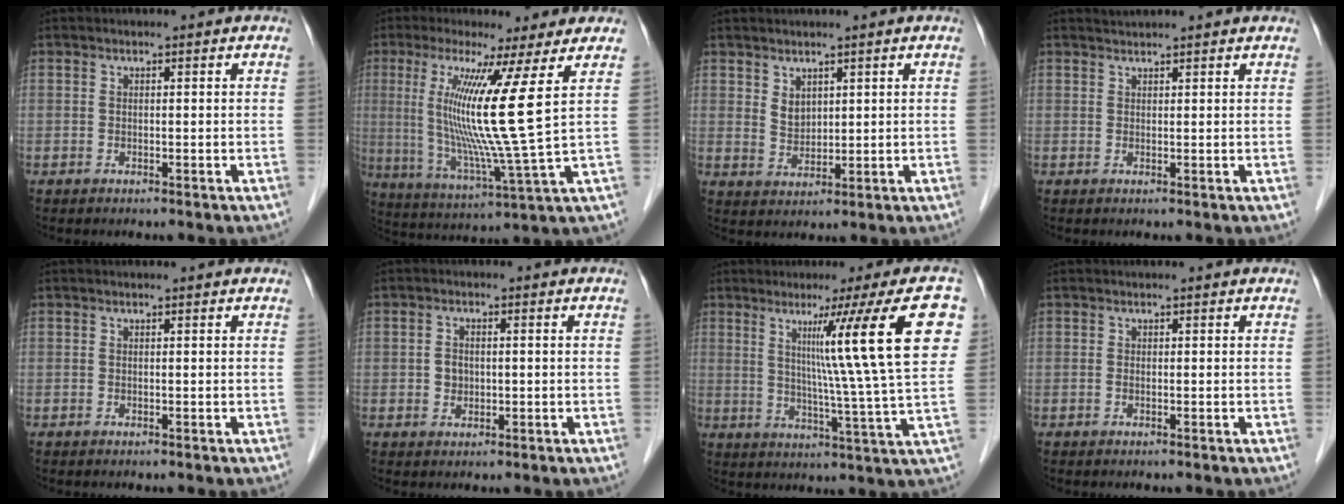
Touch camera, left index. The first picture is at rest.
{"total": 13.1, "force": [3.5, -2.7, 12.3], "torque": [-0.235, -0.030, 0.064]}
{"total": 2.9, "force": [1.7, 1.9, 1.4], "torque": [-0.033, -0.002, 0.044]}
{"total": 2.5, "force": [2.4, -0.1, 0.4], "torque": [-0.009, 0.021, 0.037]}
{"total": 0.0}
{"total": 2.5, "force": [0.0, 1.8, 1.7], "torque": [-0.038, 0.007, 0.002]}
{"total": 17.0, "force": [6.0, -1.9, 15.8], "torque": [-0.220, 0.002, 0.078]}
{"total": 0.0}